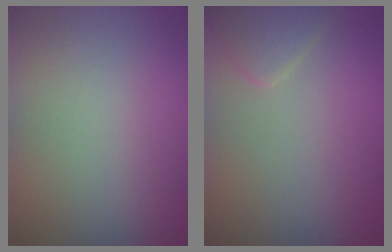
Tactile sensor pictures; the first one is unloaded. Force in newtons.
{"total": 2.1, "press": 2.1, "slide": 0.1}